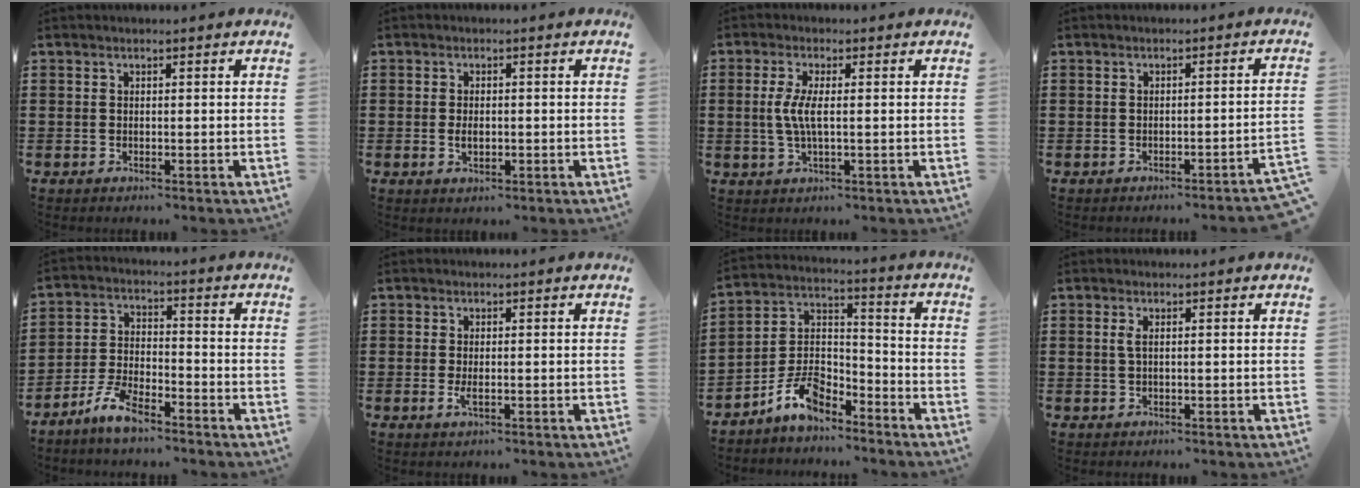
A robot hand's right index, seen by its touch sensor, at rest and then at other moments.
{"total": 2.0, "force": [-0.2, 1.1, 1.6], "torque": [-0.033, 0.003, -0.004]}
{"total": 4.4, "force": [-0.2, 1.1, 4.3], "torque": [-0.106, -0.009, -0.015]}
{"total": 1.4, "force": [-1.1, -0.3, 0.8], "torque": [-0.015, -0.001, -0.023]}
{"total": 6.7, "force": [-5.4, 2.0, 3.4], "torque": [-0.093, 0.002, -0.108]}
{"total": 1.4, "force": [-0.2, 0.4, 1.3], "torque": [-0.025, -0.003, -0.004]}
{"total": 6.8, "force": [-5.5, 2.8, 2.8], "torque": [-0.066, 0.015, -0.108]}
{"total": 1.3, "force": [0.1, 0.2, 1.2], "torque": [-0.025, 0.000, 0.001]}